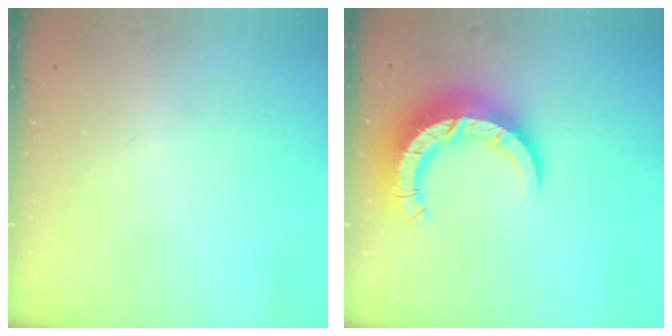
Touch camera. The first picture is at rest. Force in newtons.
{"total": 11.3, "press": 11.2, "slide": 1.3}